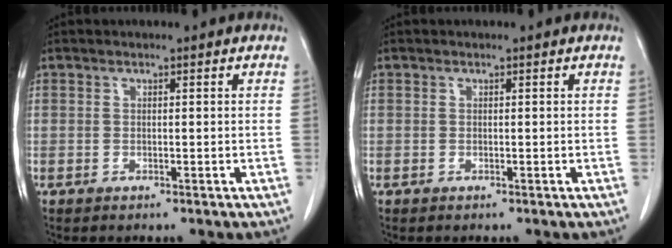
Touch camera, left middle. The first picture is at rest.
{"total": 0.0}